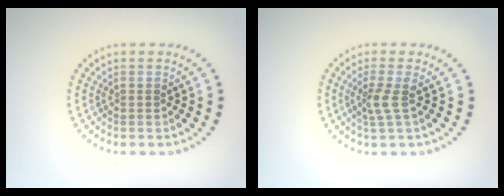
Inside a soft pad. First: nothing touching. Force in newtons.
{"total": 1.9, "press": 1.3, "slide": 1.4}